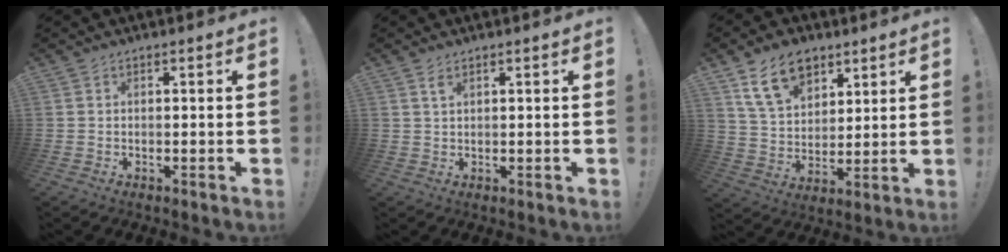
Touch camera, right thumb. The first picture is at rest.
{"total": 2.1, "force": [1.2, 0.8, 1.5], "torque": [-0.028, -0.001, 0.022]}
{"total": 14.0, "force": [8.1, 9.2, 6.8], "torque": [-0.108, -0.033, 0.154]}